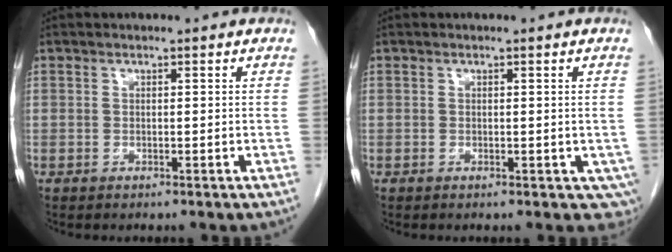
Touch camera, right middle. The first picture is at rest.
{"total": 2.8, "force": [-0.4, 1.8, 2.1], "torque": [-0.017, -0.001, -0.003]}